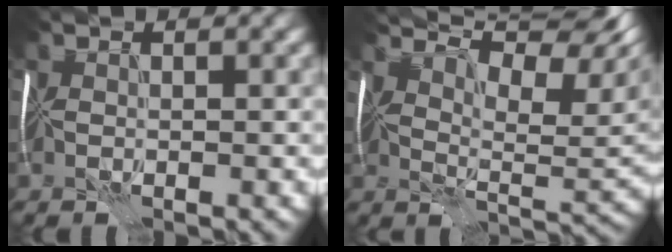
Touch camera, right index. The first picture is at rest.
{"total": 12.6, "force": [8.1, 3.9, 8.9], "torque": [-0.139, 0.018, 0.114]}